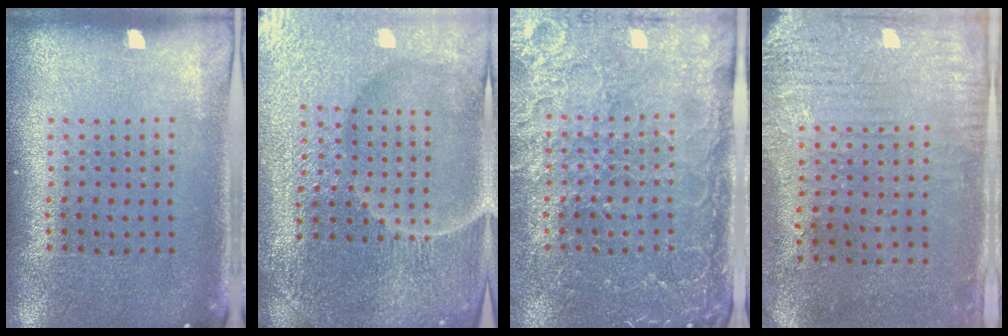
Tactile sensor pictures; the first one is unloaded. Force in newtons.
{"total": 5.6, "press": 5.2, "slide": 2.1}
{"total": 4.2, "press": 4.0, "slide": 1.5}
{"total": 3.2, "press": 2.5, "slide": 1.9}